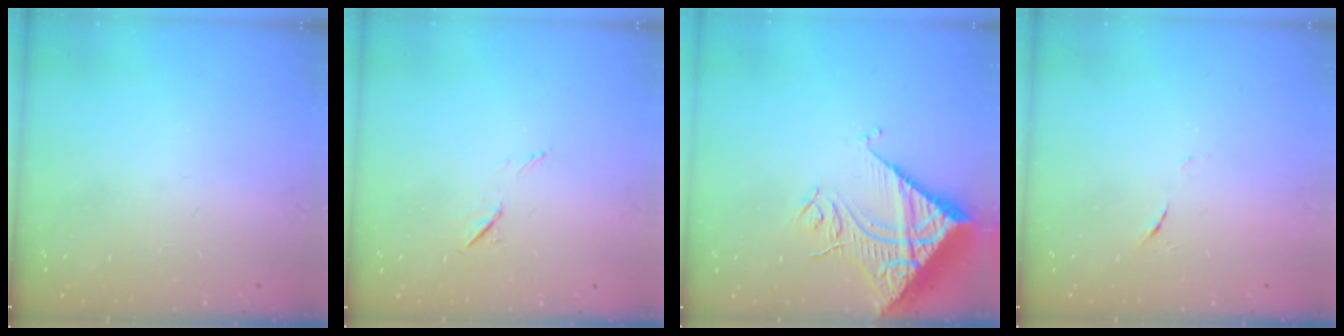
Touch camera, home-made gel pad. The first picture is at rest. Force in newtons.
{"total": 5.5, "press": 5.3, "slide": 1.5}
{"total": 13.5, "press": 13.4, "slide": 1.7}
{"total": 4.3, "press": 4.1, "slide": 1.2}